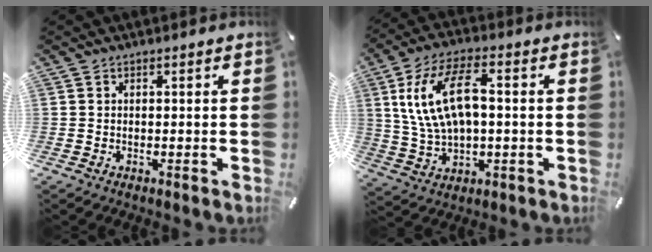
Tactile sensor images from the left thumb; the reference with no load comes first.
{"total": 13.6, "force": [2.5, 7.4, 11.1], "torque": [-0.238, 0.009, 0.045]}